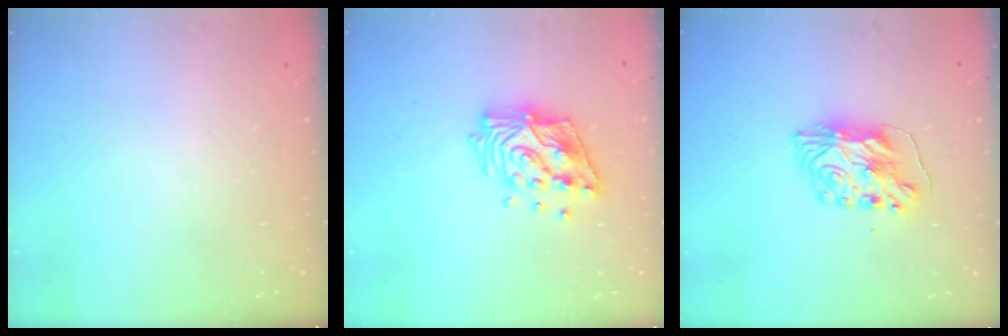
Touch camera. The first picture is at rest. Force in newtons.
{"total": 14.7, "press": 14.6, "slide": 1.9}
{"total": 7.7, "press": 7.7, "slide": 0.8}